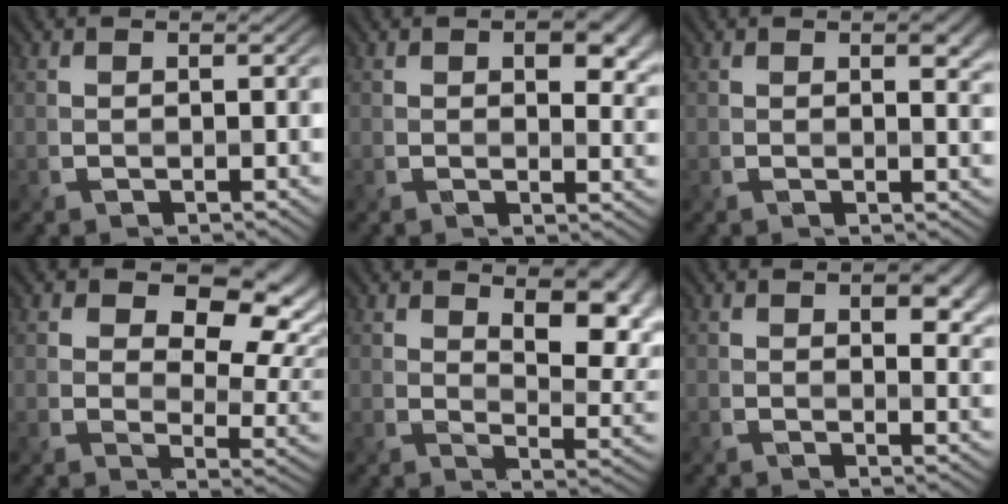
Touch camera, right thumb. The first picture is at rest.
{"total": 6.9, "force": [2.1, 3.8, 5.3], "torque": [-0.063, -0.006, 0.032]}
{"total": 3.4, "force": [1.1, 1.4, 2.9], "torque": [-0.038, 0.000, 0.018]}
{"total": 12.5, "force": [5.2, 7.8, 8.3], "torque": [-0.118, 0.007, 0.080]}
{"total": 10.6, "force": [5.0, 4.6, 8.2], "torque": [-0.113, -0.007, 0.077]}
{"total": 6.1, "force": [1.9, 3.3, 4.8], "torque": [-0.060, -0.006, 0.031]}